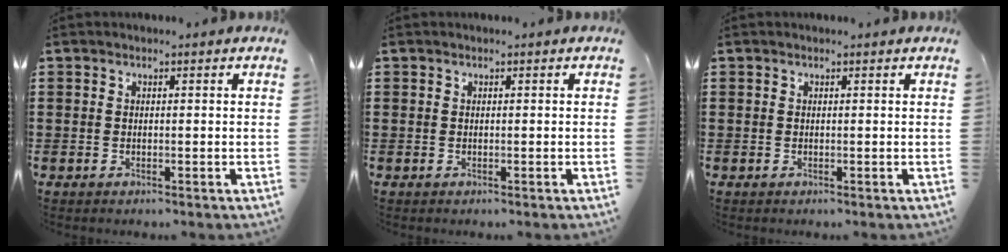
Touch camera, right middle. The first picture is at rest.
{"total": 0.0}
{"total": 0.0}